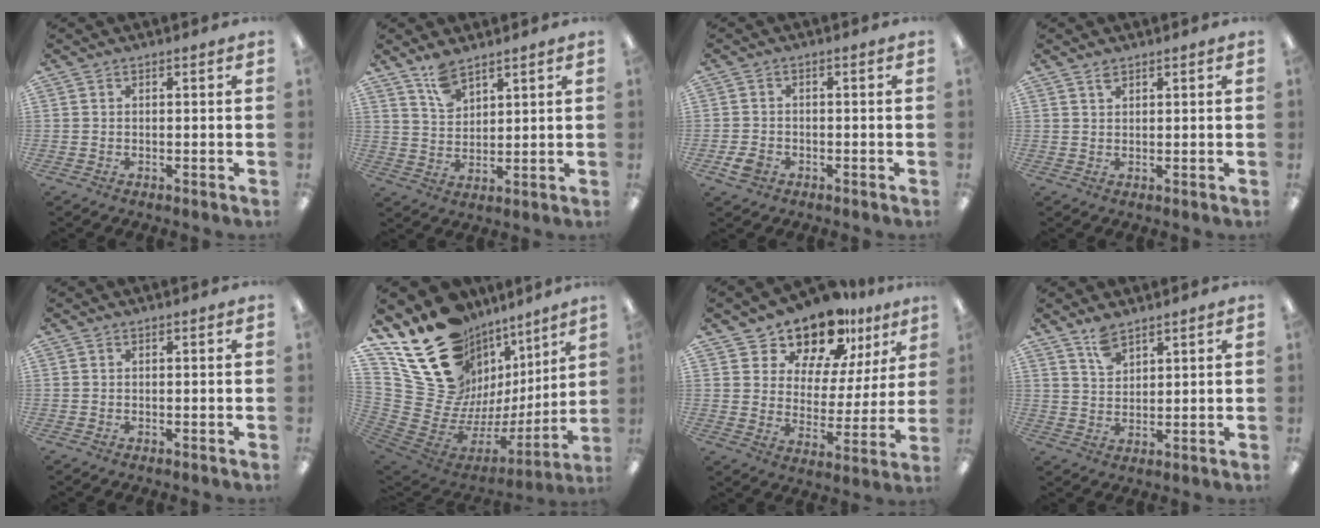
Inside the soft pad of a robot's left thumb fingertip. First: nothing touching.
{"total": 6.8, "force": [5.3, 3.1, 2.8], "torque": [-0.054, -0.023, 0.099]}
{"total": 3.4, "force": [-1.6, 2.5, 1.6], "torque": [-0.030, 0.007, -0.030]}
{"total": 1.5, "force": [1.3, 0.7, 0.5], "torque": [-0.004, -0.005, 0.023]}
{"total": 0.0}
{"total": 23.1, "force": [12.7, 16.3, 10.1], "torque": [-0.159, -0.112, 0.289]}
{"total": 15.2, "force": [13.1, 6.4, 4.3], "torque": [-0.084, -0.105, 0.238]}
{"total": 5.3, "force": [4.2, 2.4, 2.2], "torque": [-0.036, -0.020, 0.077]}